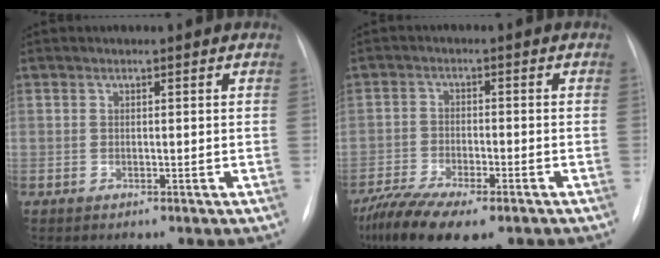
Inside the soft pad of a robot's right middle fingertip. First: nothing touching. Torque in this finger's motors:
{"motor_torque": [1.21, -0.93, 0.47, 0.14]}